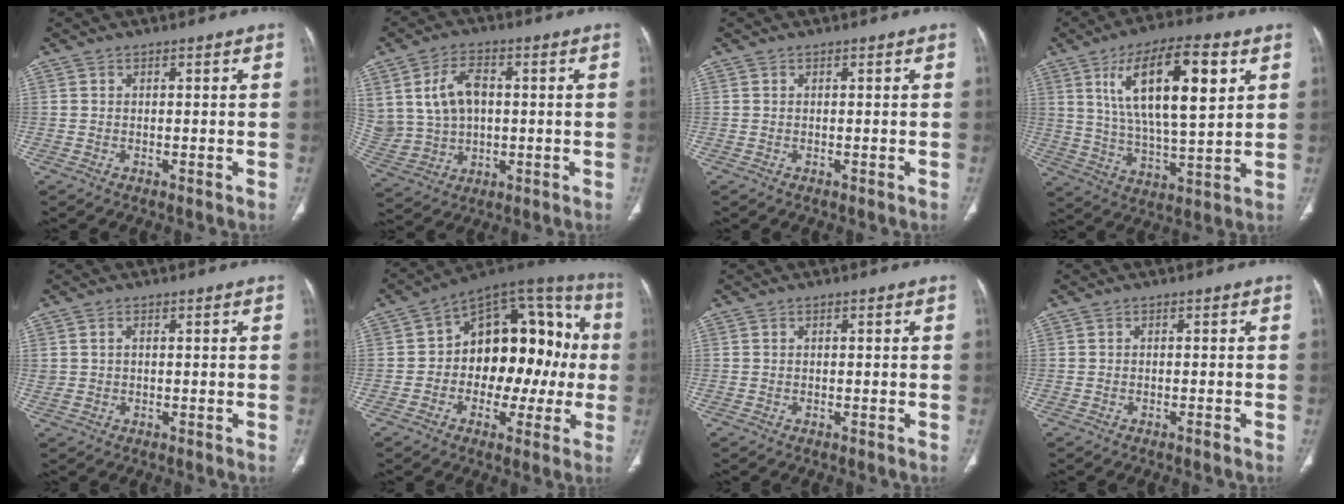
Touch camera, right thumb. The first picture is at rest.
{"total": 9.5, "force": [1.8, 6.3, 6.8], "torque": [-0.127, 0.002, 0.048]}
{"total": 0.0}
{"total": 19.1, "force": [6.9, 6.7, 16.5], "torque": [-0.268, -0.019, 0.120]}
{"total": 1.8, "force": [0.5, 1.3, 1.2], "torque": [-0.027, 0.002, 0.016]}
{"total": 21.4, "force": [-0.3, 13.5, 16.6], "torque": [-0.186, 0.055, -0.007]}
{"total": 0.0}
{"total": 0.7, "force": [-0.5, 0.2, 0.5], "torque": [-0.010, 0.001, -0.010]}